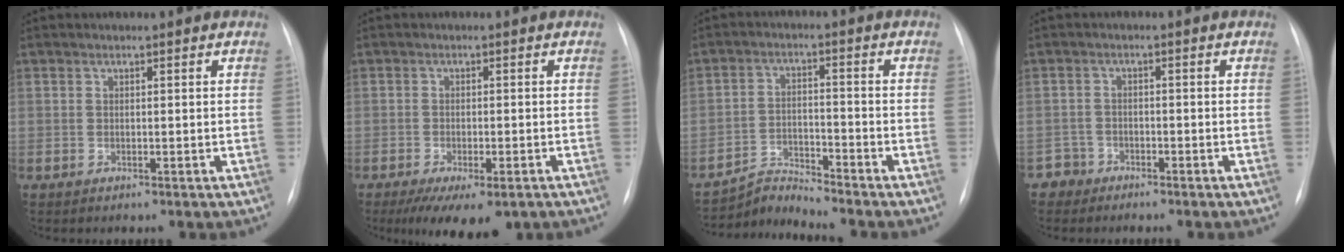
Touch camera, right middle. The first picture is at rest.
{"total": 8.8, "force": [-5.8, 3.2, 5.8], "torque": [-0.084, -0.014, -0.084]}
{"total": 4.9, "force": [-4.4, -1.4, -1.6], "torque": [0.022, -0.009, -0.078]}
{"total": 2.3, "force": [-1.7, 1.2, -0.9], "torque": [0.017, 0.005, -0.034]}